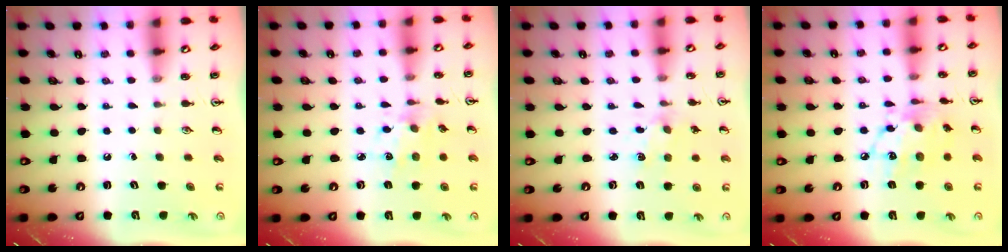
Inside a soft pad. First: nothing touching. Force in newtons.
{"total": 5.1, "press": 4.9, "slide": 1.4}
{"total": 2.0, "press": 2.0, "slide": 0.4}
{"total": 14.4, "press": 14.4, "slide": 1.2}